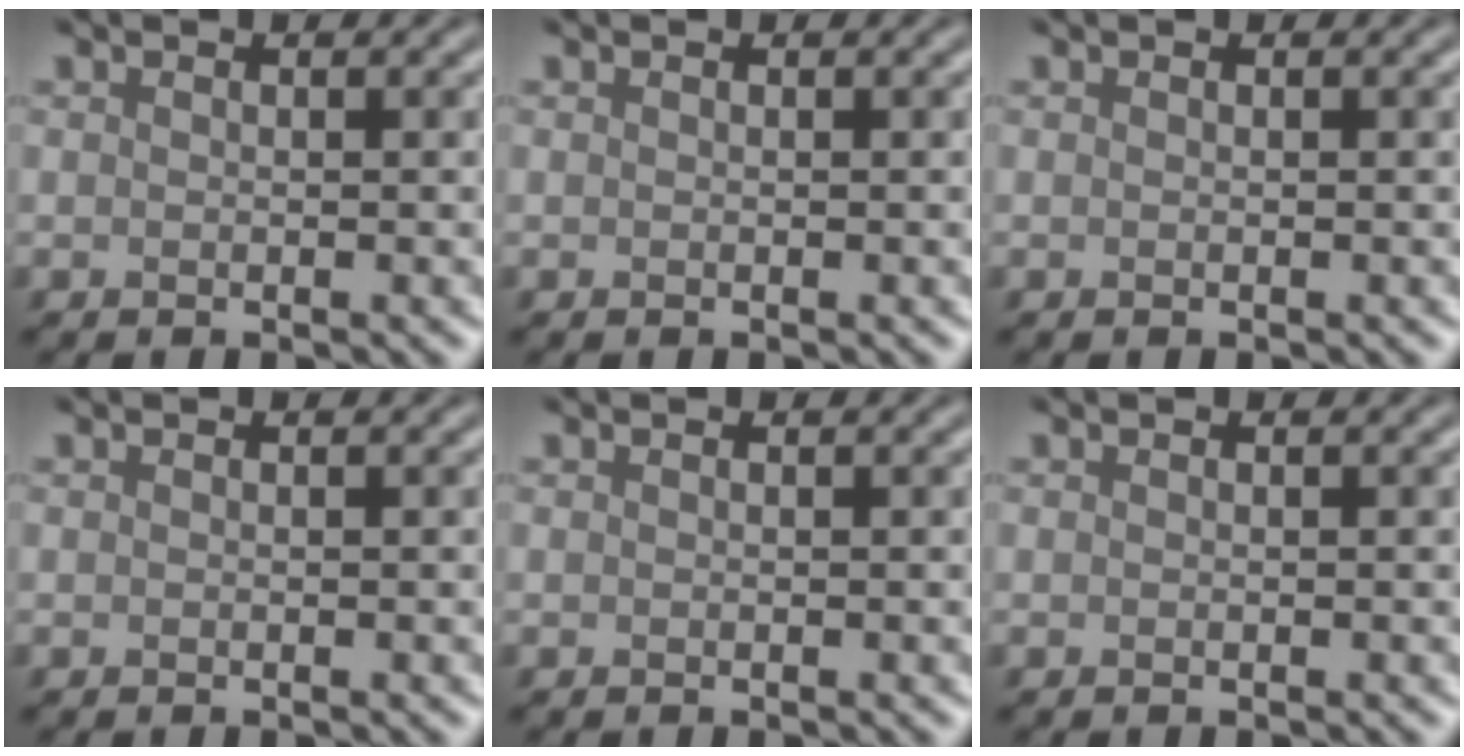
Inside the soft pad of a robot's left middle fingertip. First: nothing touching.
{"total": 0.0}
{"total": 0.0}
{"total": 0.0}
{"total": 0.0}
{"total": 0.0}